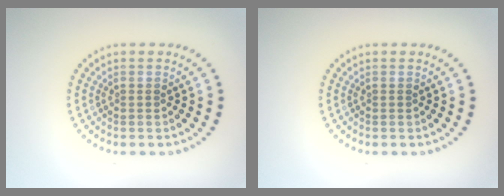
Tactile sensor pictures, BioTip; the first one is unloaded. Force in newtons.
{"total": 0.0}